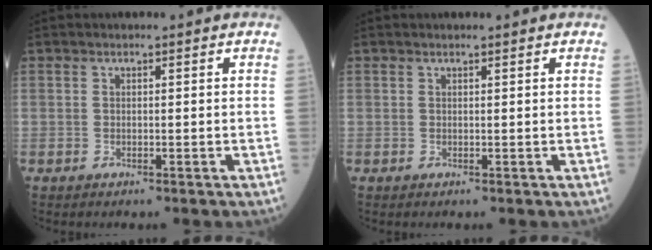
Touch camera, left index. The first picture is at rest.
{"total": 1.2, "force": [1.1, 0.1, 0.6], "torque": [-0.009, 0.009, 0.019]}